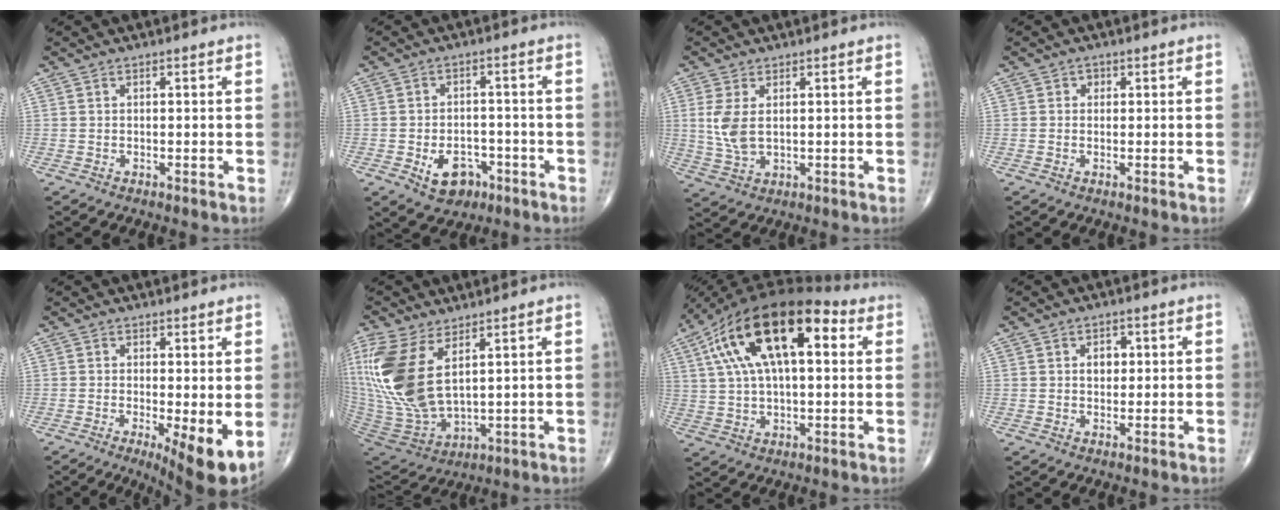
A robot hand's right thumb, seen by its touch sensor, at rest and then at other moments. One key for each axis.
{"total": 7.1, "fx": -3.1, "fy": 5.0, "fz": 4.0, "tx": -0.040, "ty": 0.021, "tz": -0.043}
{"total": 5.9, "fx": 1.1, "fy": 3.2, "fz": 4.8, "tx": -0.110, "ty": -0.004, "tz": 0.030}
{"total": 1.0, "fx": 0.3, "fy": 0.9, "fz": 0.3, "tx": 0.004, "ty": 0.002, "tz": 0.001}
{"total": 8.4, "fx": -1.5, "fy": 2.3, "fz": 7.9, "tx": -0.119, "ty": -0.023, "tz": -0.020}
{"total": 18.2, "fx": 6.1, "fy": 9.1, "fz": 14.6, "tx": -0.329, "ty": -0.029, "tz": 0.132}
{"total": 20.1, "fx": 6.4, "fy": 9.1, "fz": 16.7, "tx": -0.295, "ty": 0.027, "tz": 0.101}
{"total": 2.9, "fx": 0.6, "fy": 2.2, "fz": 1.9, "tx": -0.011, "ty": 0.001, "tz": 0.006}